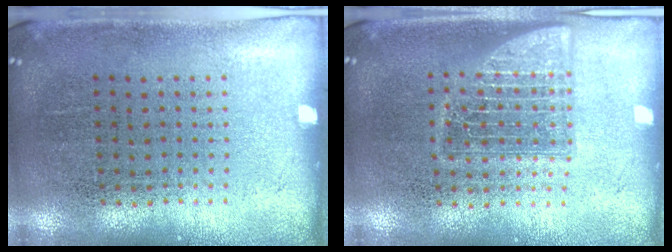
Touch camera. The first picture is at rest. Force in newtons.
{"total": 2.1, "press": 2.0, "slide": 0.3}